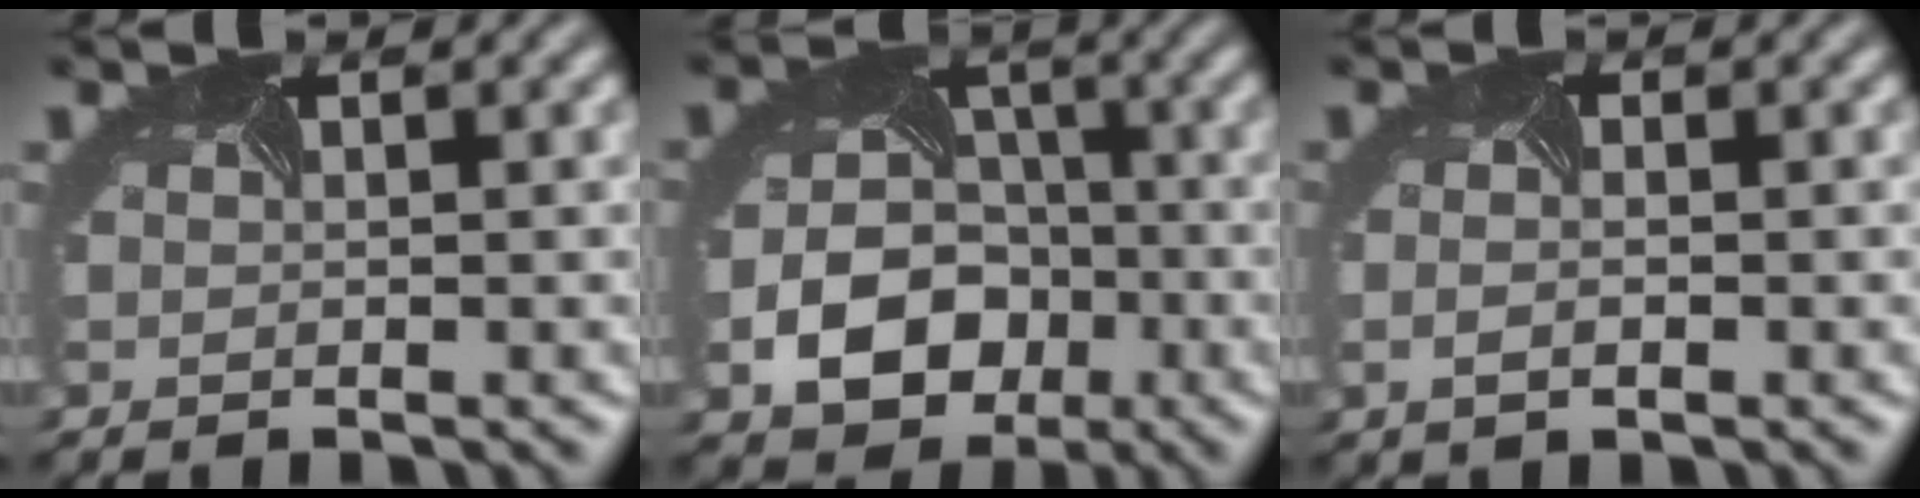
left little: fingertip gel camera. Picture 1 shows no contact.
{"total": 7.1, "force": [-2.5, 5.5, 3.8], "torque": [-0.071, -0.026, -0.036]}
{"total": 1.3, "force": [-0.5, 0.6, 1.0], "torque": [-0.022, -0.008, -0.005]}